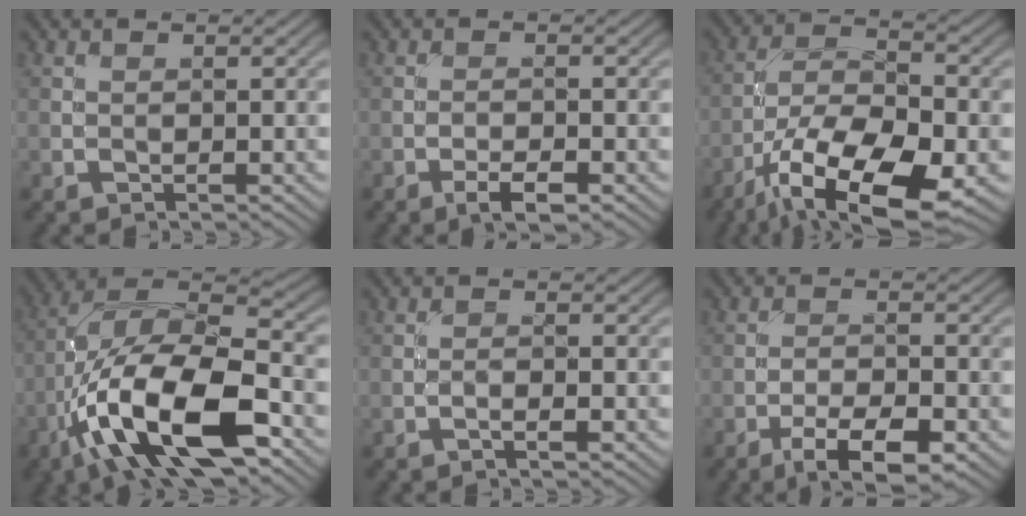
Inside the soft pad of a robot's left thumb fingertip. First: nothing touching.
{"total": 3.3, "force": [-1.9, 1.0, 2.4], "torque": [-0.044, 0.001, -0.037]}
{"total": 16.1, "force": [-8.8, 6.5, 11.8], "torque": [-0.218, -0.017, -0.166]}
{"total": 16.8, "force": [-6.9, 6.7, 13.7], "torque": [-0.263, -0.001, -0.134]}
{"total": 1.0, "force": [-0.7, 0.0, 0.8], "torque": [-0.015, 0.005, -0.017]}
{"total": 7.1, "force": [-4.2, 2.3, 5.2], "torque": [-0.089, 0.000, -0.072]}